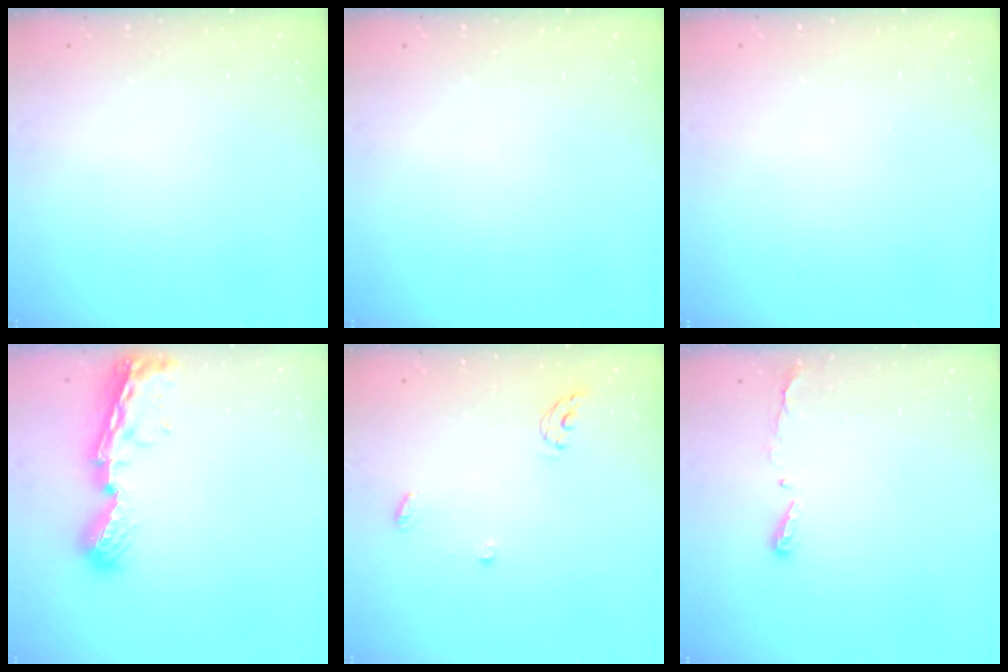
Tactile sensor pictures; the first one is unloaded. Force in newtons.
{"total": 0.0}
{"total": 0.9, "press": 0.9, "slide": 0.0}
{"total": 9.8, "press": 9.7, "slide": 1.0}
{"total": 4.9, "press": 4.8, "slide": 0.4}
{"total": 3.7, "press": 3.7, "slide": 0.6}